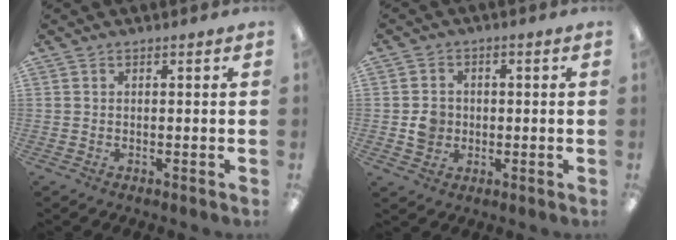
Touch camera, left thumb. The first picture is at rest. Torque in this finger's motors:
{"motor_torque": [-0.03, 0.04, -0.04, 0.04, 0.00]}